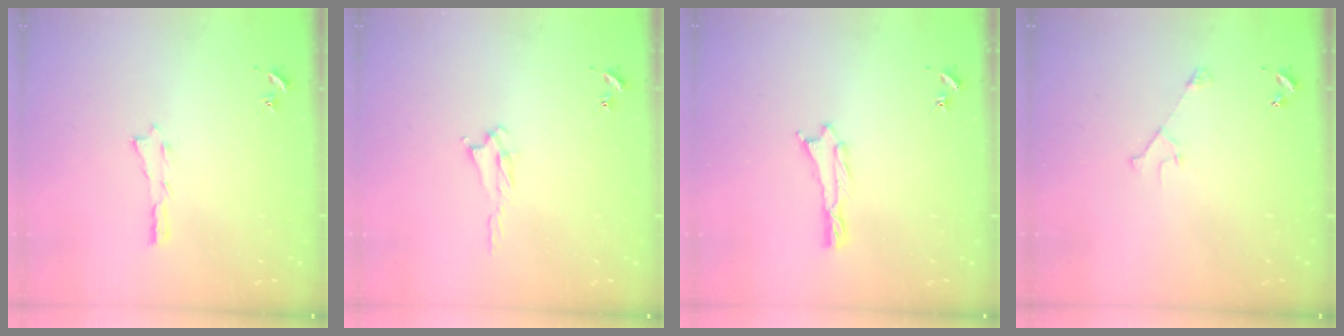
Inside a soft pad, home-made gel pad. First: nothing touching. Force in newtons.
{"total": 2.1, "press": 2.0, "slide": 0.3}
{"total": 0.7, "press": 0.7, "slide": 0.1}
{"total": 2.9, "press": 2.9, "slide": 0.3}